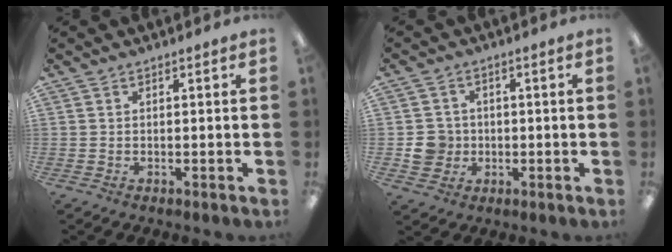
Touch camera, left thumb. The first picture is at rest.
{"total": 5.7, "force": [-0.8, 5.4, 1.5], "torque": [-0.023, 0.008, -0.013]}